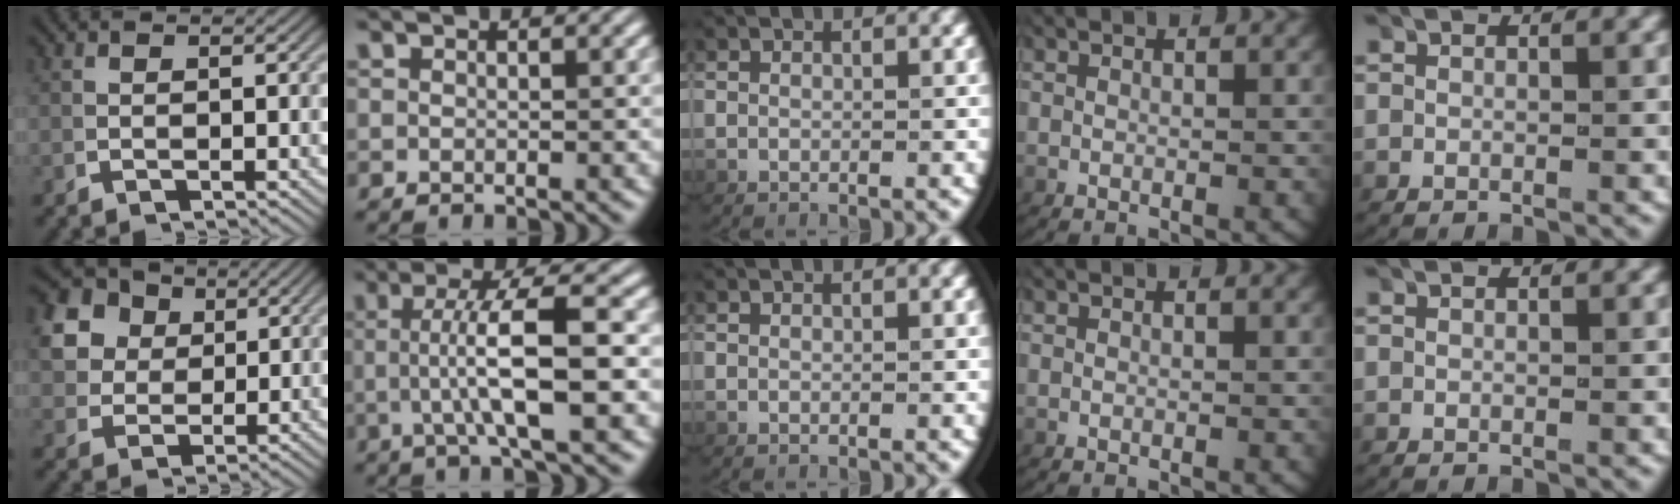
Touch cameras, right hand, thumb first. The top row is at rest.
{"thumb": {"total": 11.0, "force": [3.8, 9.0, 5.2], "torque": [-0.121, -0.004, 0.061]}, "index": {"total": 5.7, "force": [0.2, -0.1, 5.7], "torque": [-0.094, -0.001, 0.006]}}